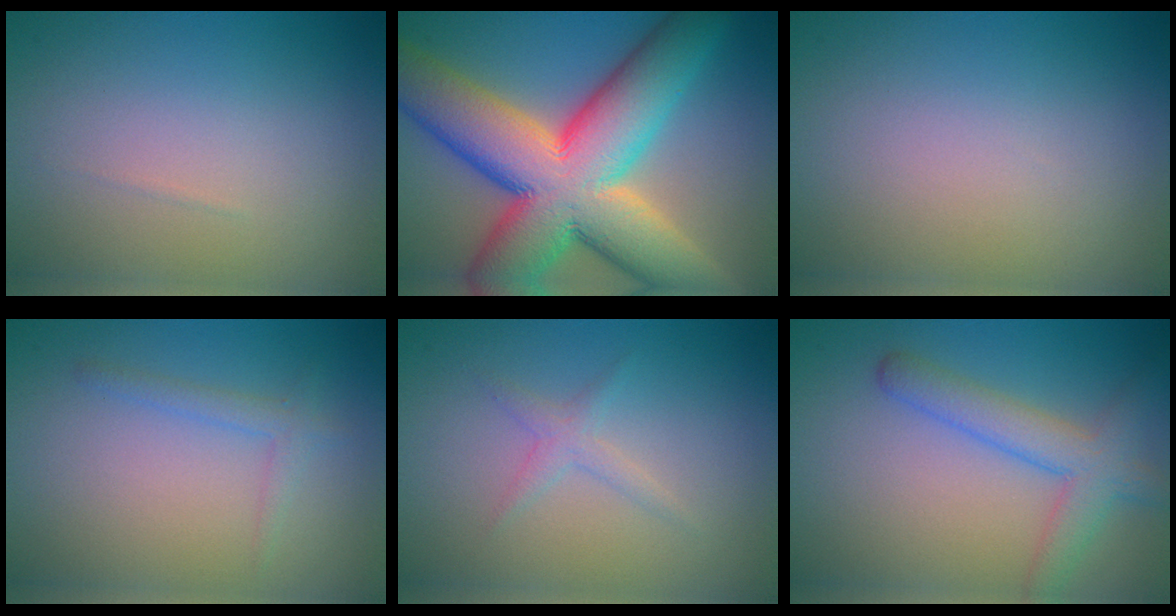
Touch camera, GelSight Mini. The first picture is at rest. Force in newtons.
{"total": 16.6, "press": 16.6, "slide": 0.9}
{"total": 0.0}
{"total": 1.5, "press": 1.5, "slide": 0.1}
{"total": 1.3, "press": 1.3, "slide": 0.0}
{"total": 4.2, "press": 4.2, "slide": 0.1}